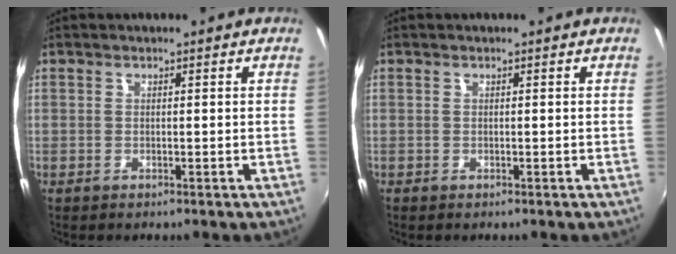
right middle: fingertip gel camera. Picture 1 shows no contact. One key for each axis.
{"total": 0.0}